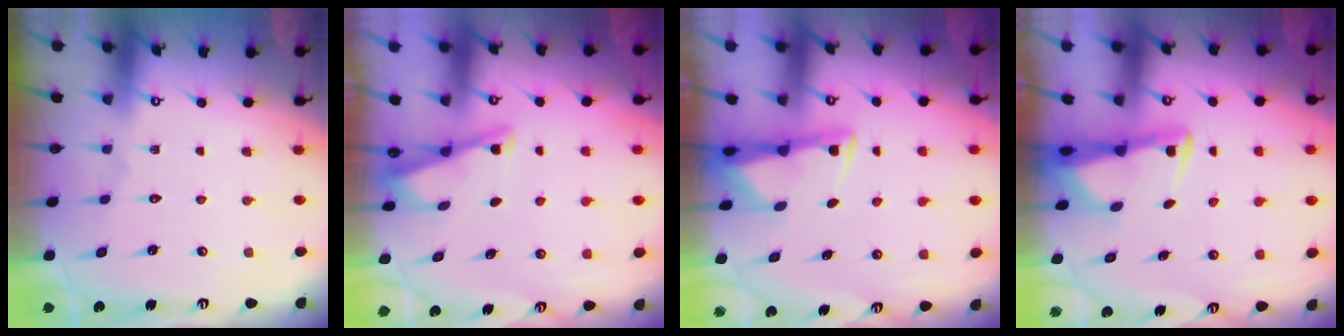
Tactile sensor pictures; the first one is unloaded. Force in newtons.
{"total": 3.1, "press": 3.1, "slide": 0.3}
{"total": 3.0, "press": 2.9, "slide": 0.6}
{"total": 3.0, "press": 3.0, "slide": 0.7}